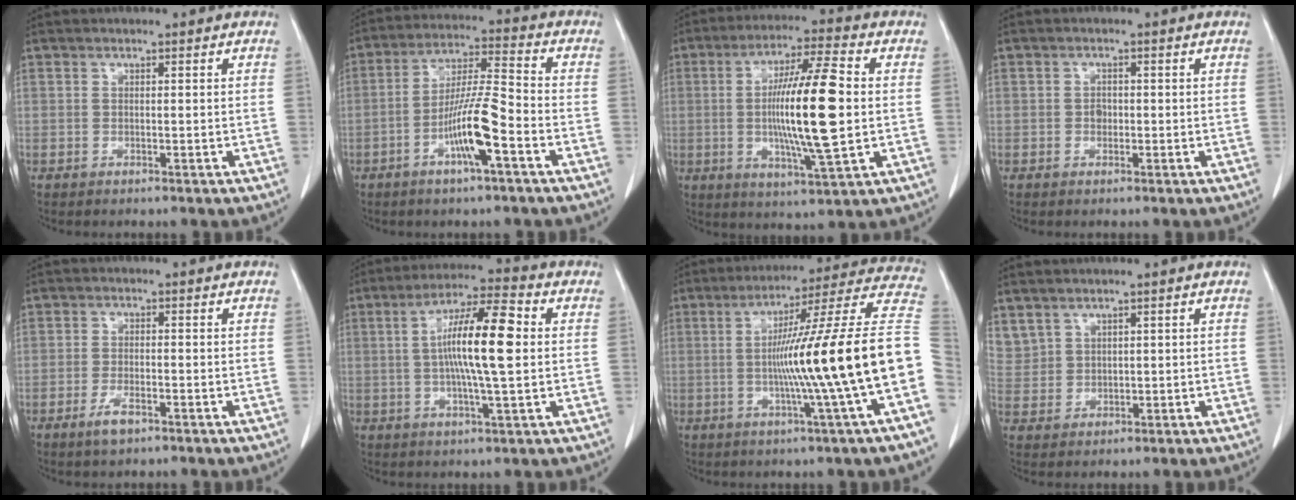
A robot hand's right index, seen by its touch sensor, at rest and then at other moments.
{"total": 10.3, "force": [-4.1, 0.6, 9.4], "torque": [-0.182, 0.003, -0.077]}
{"total": 14.9, "force": [0.0, 1.7, 14.8], "torque": [-0.264, 0.004, -0.003]}
{"total": 1.4, "force": [-0.2, 1.1, 0.8], "torque": [-0.012, 0.004, -0.003]}
{"total": 3.2, "force": [-2.0, 0.9, 2.4], "torque": [-0.051, -0.001, -0.036]}
{"total": 12.7, "force": [1.1, 1.2, 12.6], "torque": [-0.224, 0.012, 0.013]}
{"total": 21.5, "force": [-2.8, -2.3, 21.2], "torque": [-0.263, 0.013, -0.062]}
{"total": 5.7, "force": [3.5, 4.3, 1.5], "torque": [-0.046, 0.014, 0.086]}